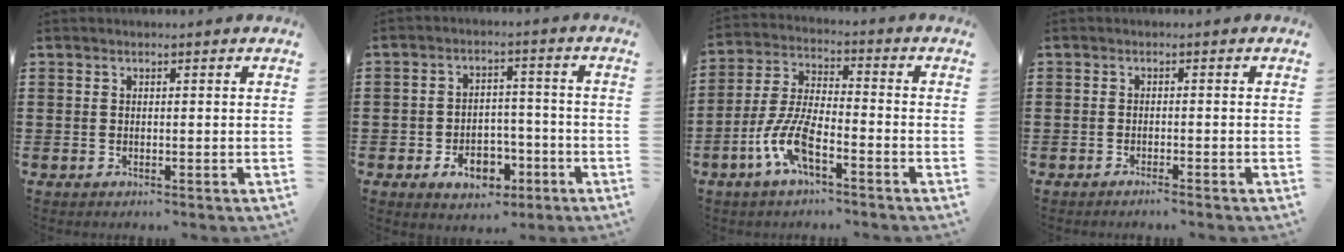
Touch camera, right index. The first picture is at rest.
{"total": 7.1, "force": [-3.7, 4.3, 4.3], "torque": [-0.068, 0.014, -0.065]}
{"total": 8.3, "force": [-4.4, 2.5, 6.6], "torque": [-0.165, -0.012, -0.086]}
{"total": 1.1, "force": [-1.0, -0.1, 0.3], "torque": [-0.007, 0.000, -0.020]}